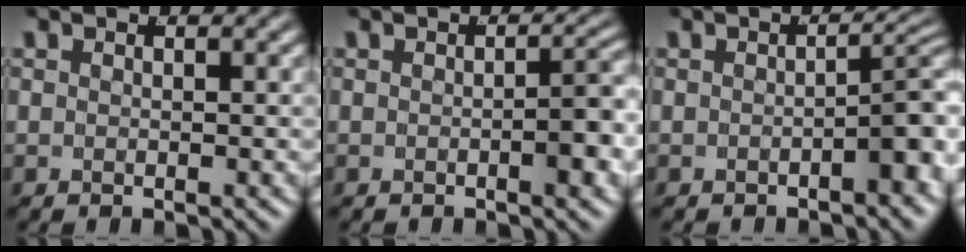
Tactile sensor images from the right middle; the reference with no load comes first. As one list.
[{"total": 2.5, "force": [-0.9, 0.5, 2.2], "torque": [-0.026, 0.004, -0.015]}, {"total": 4.0, "force": [-1.5, 1.2, 3.5], "torque": [-0.030, 0.005, -0.025]}]